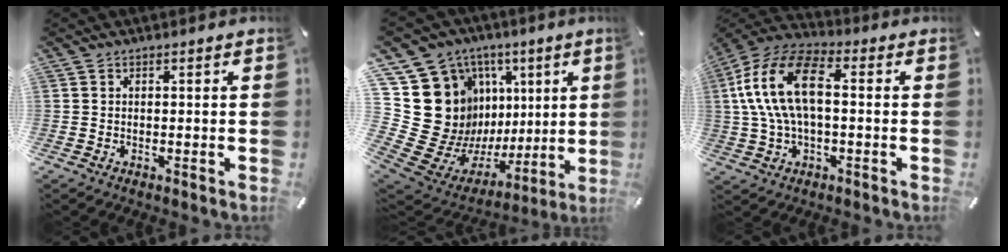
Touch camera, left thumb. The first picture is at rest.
{"total": 22.4, "force": [3.3, 19.2, 11.1], "torque": [-0.166, -0.084, 0.130]}
{"total": 16.0, "force": [1.7, 8.6, 13.3], "torque": [-0.294, 0.002, 0.026]}